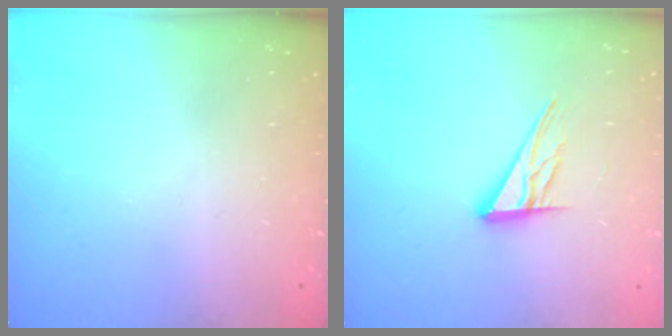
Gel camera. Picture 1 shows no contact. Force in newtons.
{"total": 11.6, "press": 11.5, "slide": 1.0}